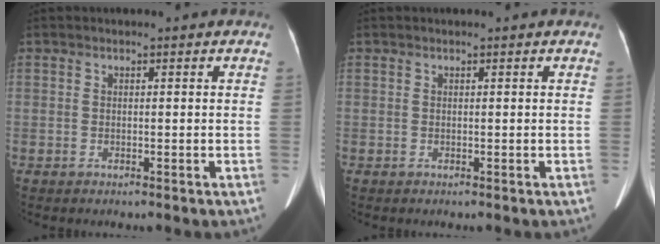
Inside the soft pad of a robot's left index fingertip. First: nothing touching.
{"total": 0.0}